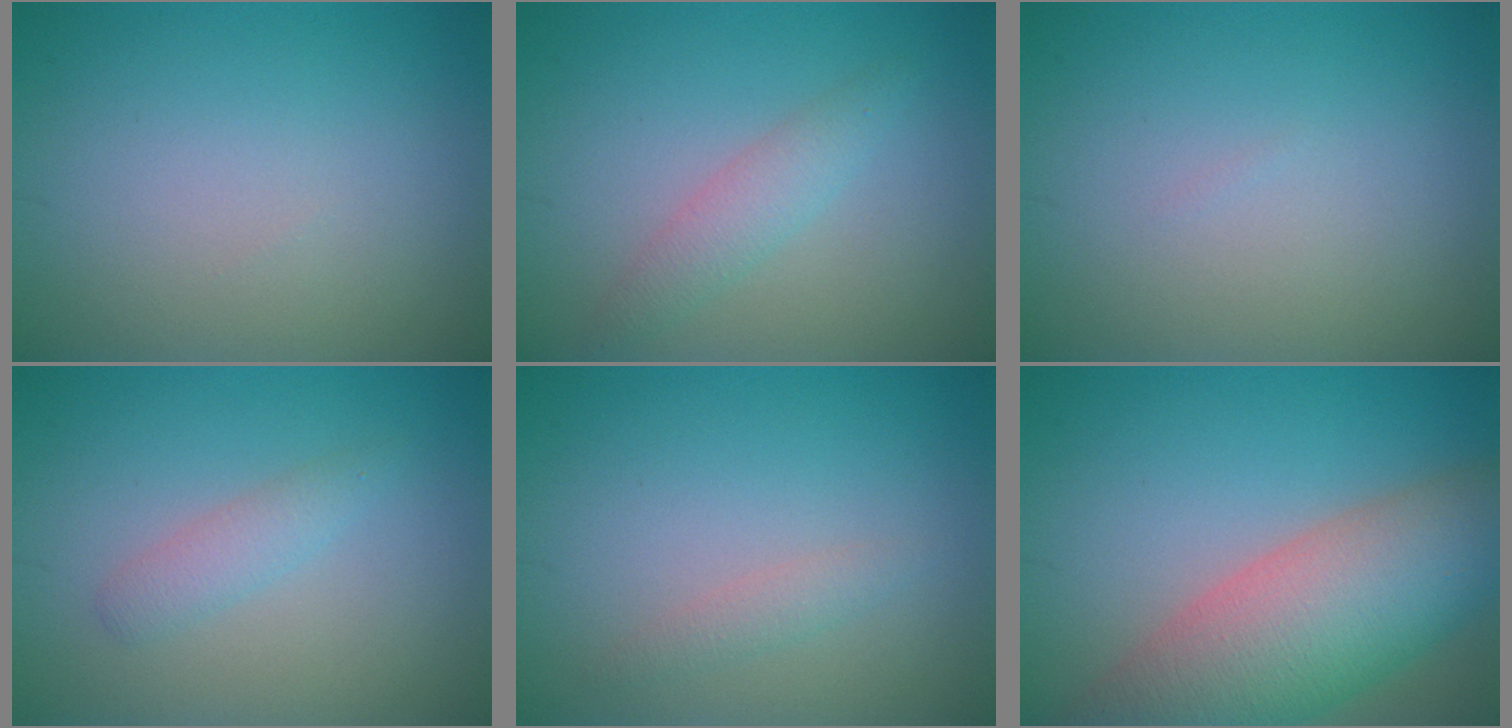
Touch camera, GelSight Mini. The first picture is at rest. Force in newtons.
{"total": 2.2, "press": 2.2, "slide": 0.2}
{"total": 0.0}
{"total": 1.7, "press": 1.7, "slide": 0.0}
{"total": 1.2, "press": 1.2, "slide": 0.1}
{"total": 10.8, "press": 10.8, "slide": 0.5}